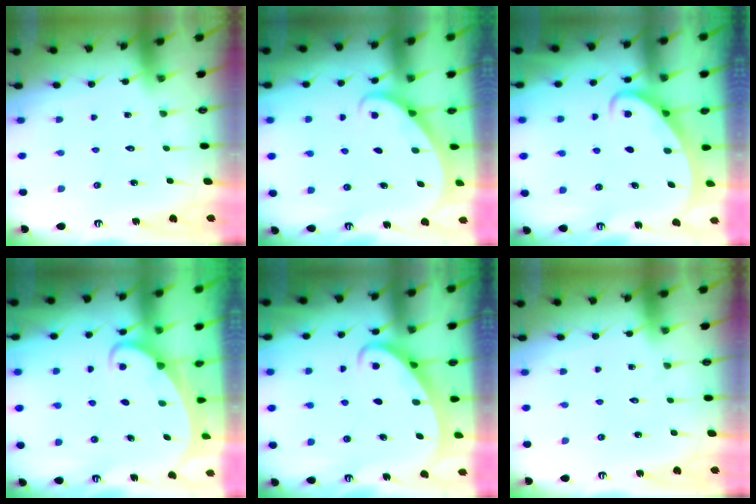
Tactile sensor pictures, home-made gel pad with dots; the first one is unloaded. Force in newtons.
{"total": 1.9, "press": 1.9, "slide": 0.1}
{"total": 2.5, "press": 2.5, "slide": 0.3}
{"total": 2.0, "press": 2.0, "slide": 0.2}
{"total": 2.6, "press": 2.6, "slide": 0.3}
{"total": 0.0}